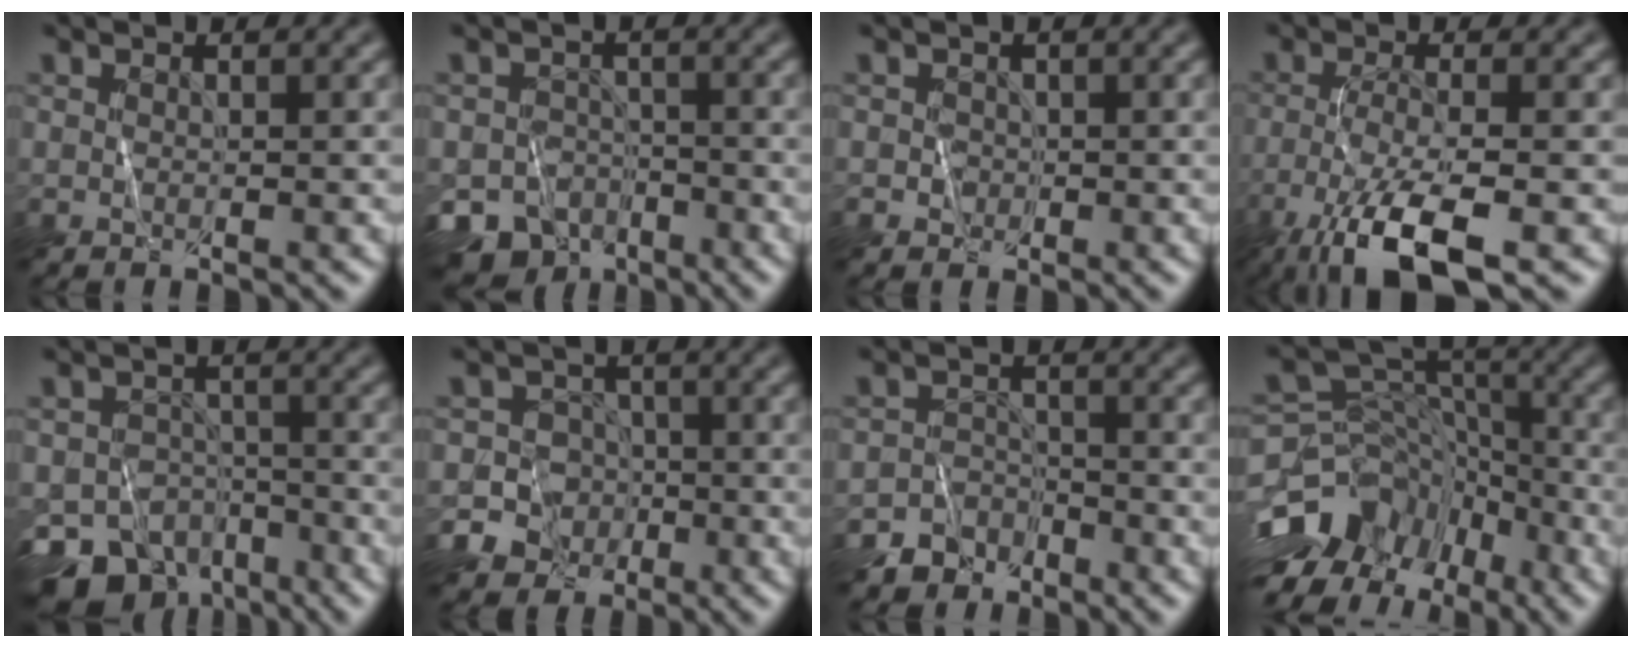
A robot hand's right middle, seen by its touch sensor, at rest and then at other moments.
{"total": 8.6, "force": [-6.3, 5.4, 2.4], "torque": [-0.031, -0.021, -0.099]}
{"total": 1.0, "force": [-0.1, 0.9, 0.1], "torque": [0.003, -0.003, -0.001]}
{"total": 7.7, "force": [-4.3, 1.8, 6.1], "torque": [-0.118, -0.008, -0.087]}
{"total": 10.5, "force": [-7.3, 6.4, 3.9], "torque": [-0.057, -0.020, -0.110]}
{"total": 8.5, "force": [-4.1, 7.4, 1.1], "torque": [0.001, -0.010, -0.090]}
{"total": 4.8, "force": [-3.9, 2.9, 0.0], "torque": [0.031, 0.001, -0.064]}
{"total": 10.1, "force": [-5.6, 7.3, 4.3], "torque": [-0.084, 0.017, -0.097]}